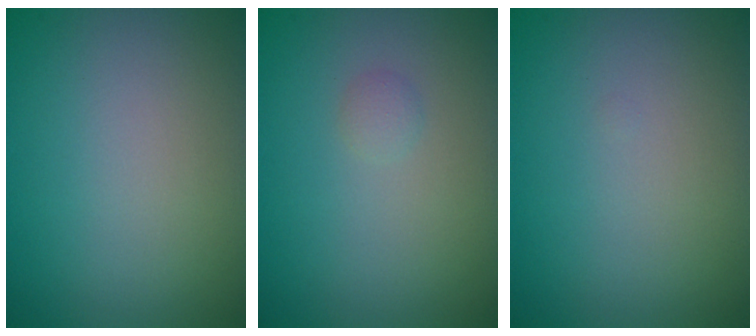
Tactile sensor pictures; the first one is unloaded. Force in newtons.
{"total": 0.6, "press": 0.6, "slide": 0.0}
{"total": 0.0}